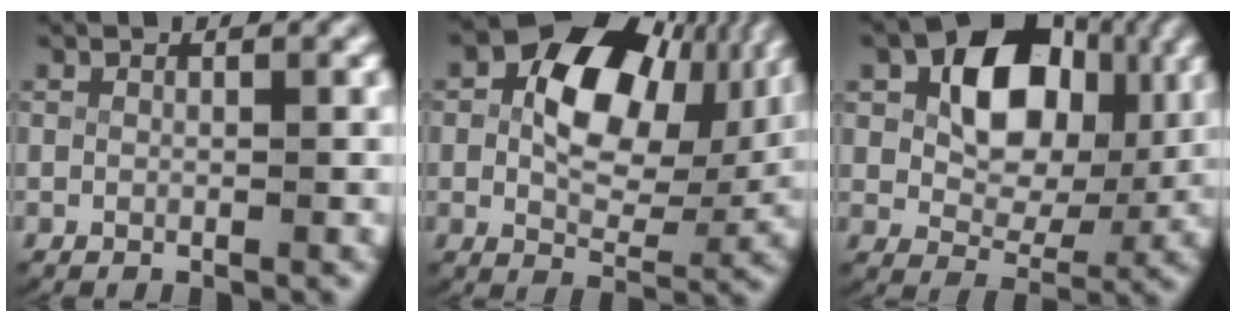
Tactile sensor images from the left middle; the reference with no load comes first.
{"total": 11.8, "force": [3.1, 7.2, 8.8], "torque": [-0.125, 0.017, 0.035]}
{"total": 8.7, "force": [2.6, 5.8, 5.9], "torque": [-0.105, -0.011, 0.047]}